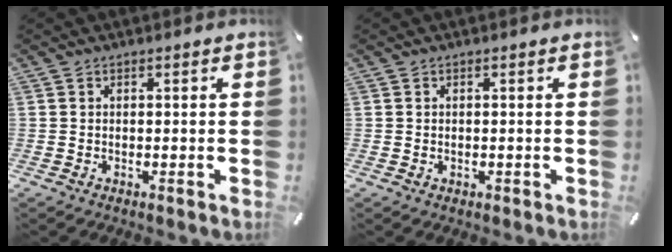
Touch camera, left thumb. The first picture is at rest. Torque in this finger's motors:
{"motor_torque": [-0.62, -0.66, -0.19, 0.02, -0.03]}